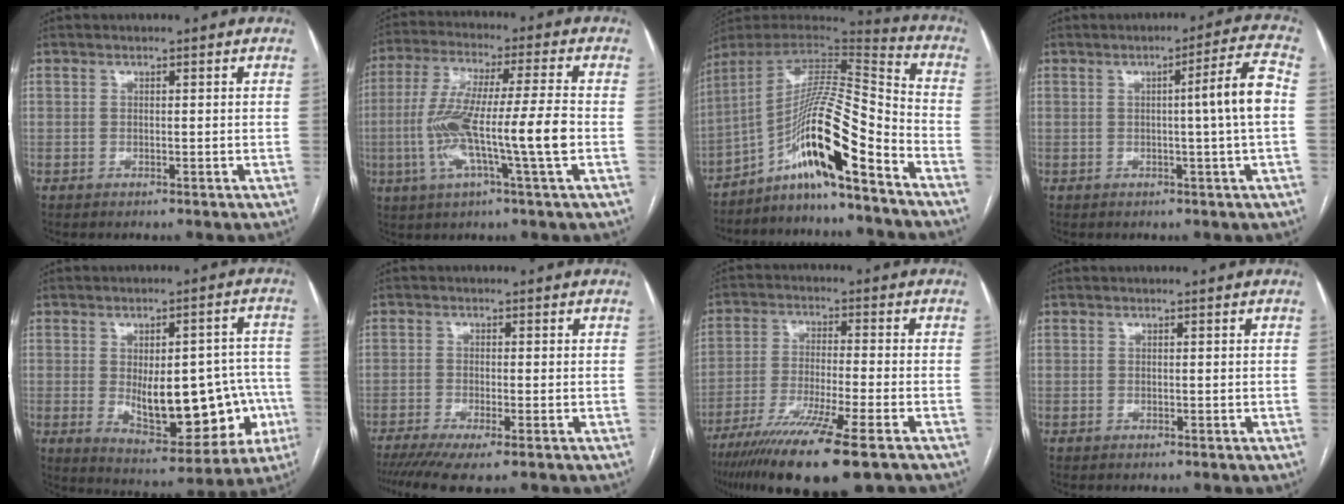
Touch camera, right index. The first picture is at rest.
{"total": 14.1, "force": [-2.8, 0.0, 13.8], "torque": [-0.270, 0.002, -0.057]}
{"total": 16.1, "force": [-9.4, 0.3, 13.1], "torque": [-0.229, 0.013, -0.165]}
{"total": 6.9, "force": [-0.1, -1.3, 6.8], "torque": [-0.097, 0.006, -0.001]}
{"total": 16.4, "force": [-2.8, 7.3, 14.4], "torque": [-0.189, 0.017, -0.014]}
{"total": 7.2, "force": [-5.1, 0.8, 5.0], "torque": [-0.079, -0.016, -0.085]}
{"total": 15.9, "force": [-10.8, 0.6, 11.7], "torque": [-0.206, -0.044, -0.181]}
{"total": 0.0}